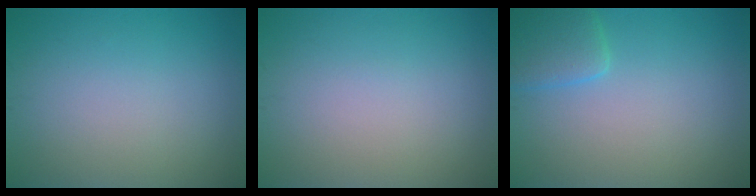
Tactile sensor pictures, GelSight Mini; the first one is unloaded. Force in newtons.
{"total": 0.0}
{"total": 2.6, "press": 2.6, "slide": 0.2}